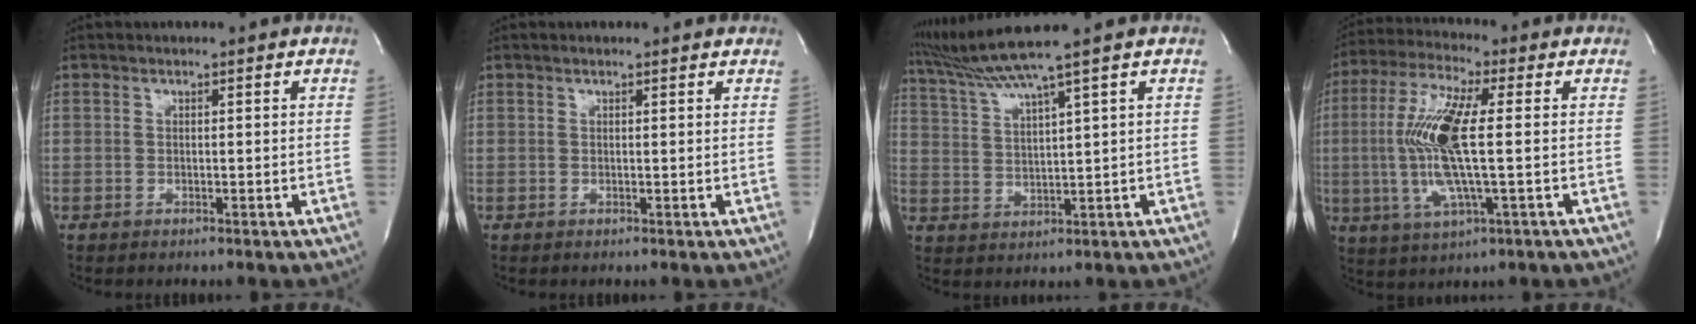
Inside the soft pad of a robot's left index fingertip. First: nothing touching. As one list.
[{"total": 2.2, "force": [2.0, 0.5, 0.8], "torque": [-0.015, 0.014, 0.015]}, {"total": 6.6, "force": [5.3, -2.7, 2.9], "torque": [-0.070, -0.001, 0.114]}, {"total": 13.3, "force": [-0.4, 1.6, 13.2], "torque": [-0.285, -0.002, -0.010]}]